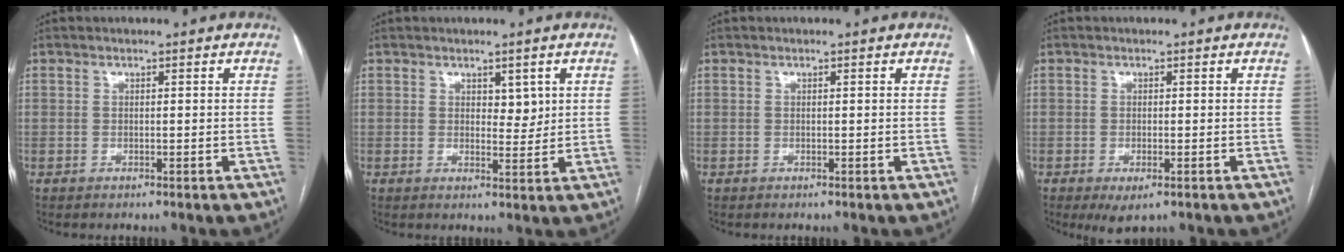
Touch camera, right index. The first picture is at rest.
{"total": 2.7, "force": [1.2, 1.5, 1.9], "torque": [-0.022, -0.006, 0.018]}
{"total": 0.0}
{"total": 3.1, "force": [-1.6, 1.1, 2.5], "torque": [-0.036, -0.005, -0.017]}